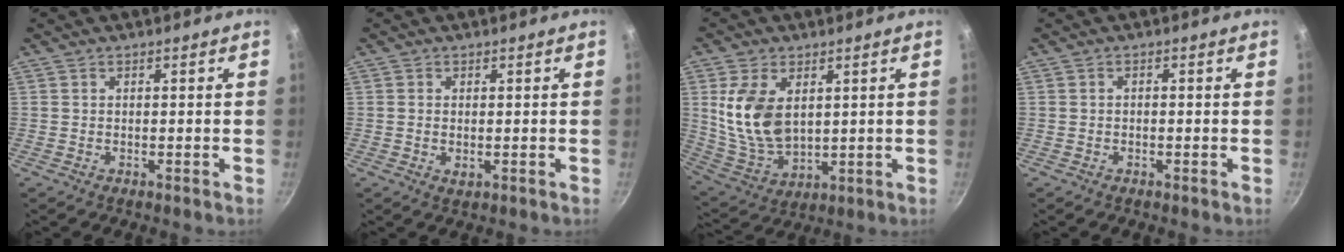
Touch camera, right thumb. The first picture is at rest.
{"total": 1.6, "force": [0.0, 1.0, 1.3], "torque": [-0.023, -0.003, 0.000]}
{"total": 13.0, "force": [3.0, 7.9, 9.8], "torque": [-0.181, -0.028, 0.074]}
{"total": 0.6, "force": [-0.4, 0.2, 0.3], "torque": [-0.009, 0.006, -0.006]}